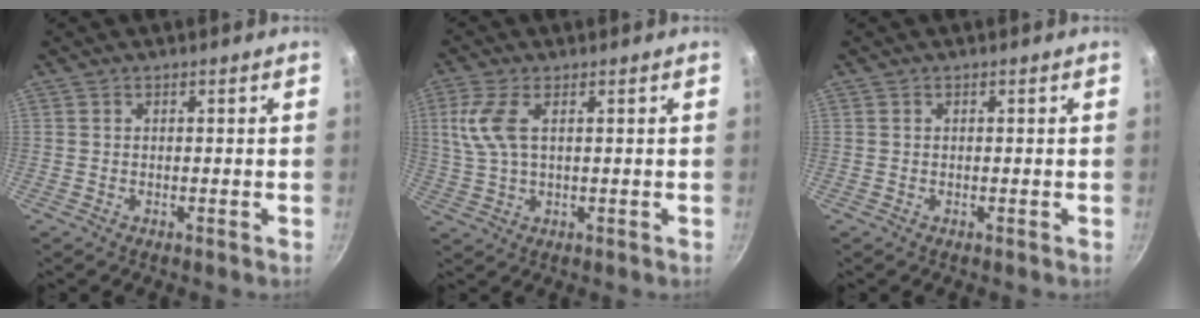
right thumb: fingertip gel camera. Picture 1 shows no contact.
{"total": 7.2, "force": [1.8, 3.4, 6.2], "torque": [-0.137, 0.006, 0.040]}
{"total": 0.0}